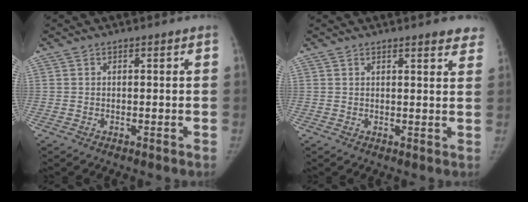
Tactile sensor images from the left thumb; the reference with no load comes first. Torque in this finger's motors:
{"motor_torque": [-0.05, 0.06, 0.47, -0.09, -0.03]}